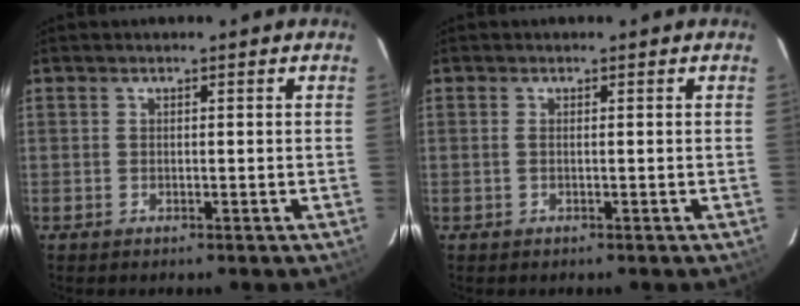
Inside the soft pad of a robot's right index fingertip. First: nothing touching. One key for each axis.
{"total": 0.5, "fx": 0.0, "fy": -0.1, "fz": 0.5, "tx": -0.012, "ty": 0.001, "tz": -0.002}